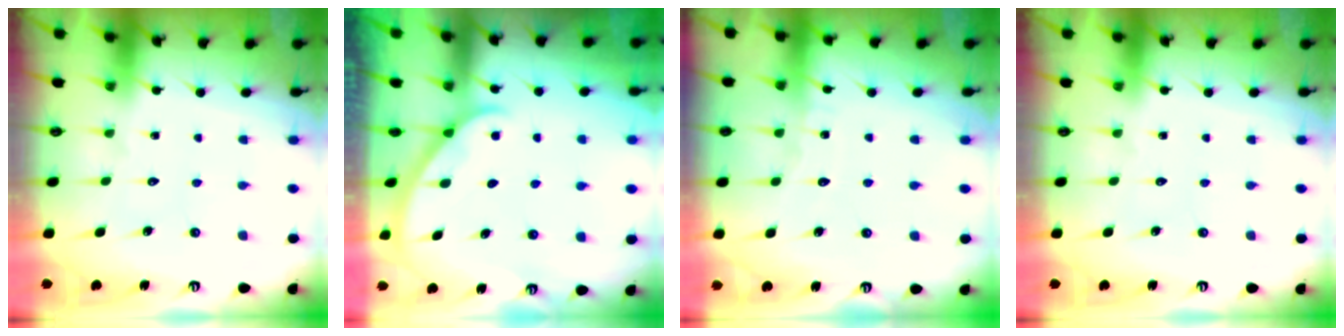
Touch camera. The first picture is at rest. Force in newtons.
{"total": 1.9, "press": 1.9, "slide": 0.2}
{"total": 3.2, "press": 3.2, "slide": 0.4}
{"total": 0.0}